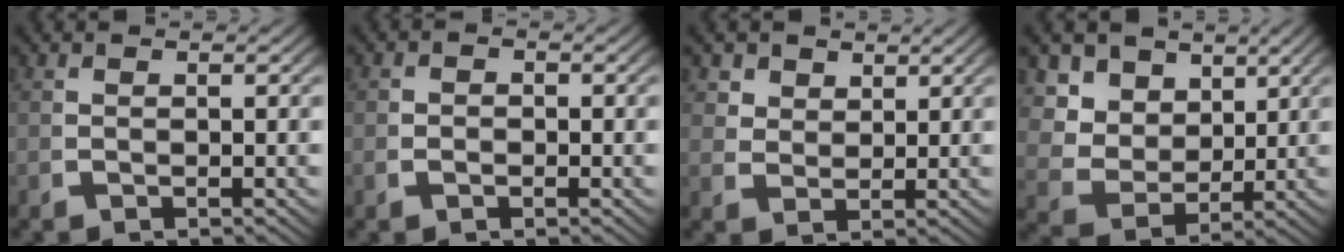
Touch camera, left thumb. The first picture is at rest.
{"total": 0.8, "force": [-0.3, 0.7, 0.4], "torque": [-0.008, -0.003, -0.005]}
{"total": 3.4, "force": [2.3, 2.1, 1.3], "torque": [-0.026, -0.012, 0.051]}
{"total": 10.5, "force": [1.8, 8.6, 5.7], "torque": [-0.142, -0.032, 0.035]}